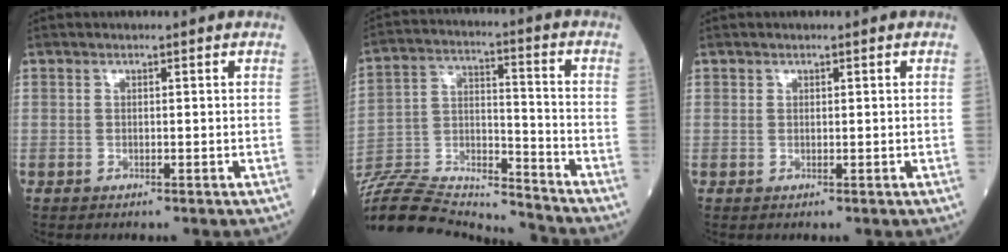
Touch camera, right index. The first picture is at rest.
{"total": 21.5, "force": [-20.7, 1.8, 5.4], "torque": [-0.132, 0.008, -0.345]}
{"total": 0.0}